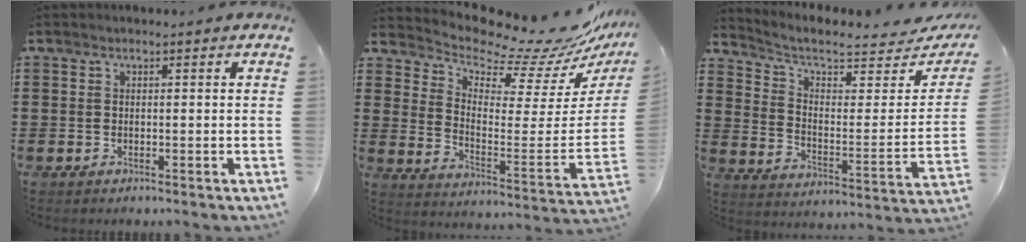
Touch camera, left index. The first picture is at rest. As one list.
[{"total": 9.7, "force": [9.0, 1.7, 3.2], "torque": [-0.075, -0.086, 0.147]}, {"total": 5.3, "force": [4.6, 1.1, 2.5], "torque": [-0.073, -0.039, 0.075]}]